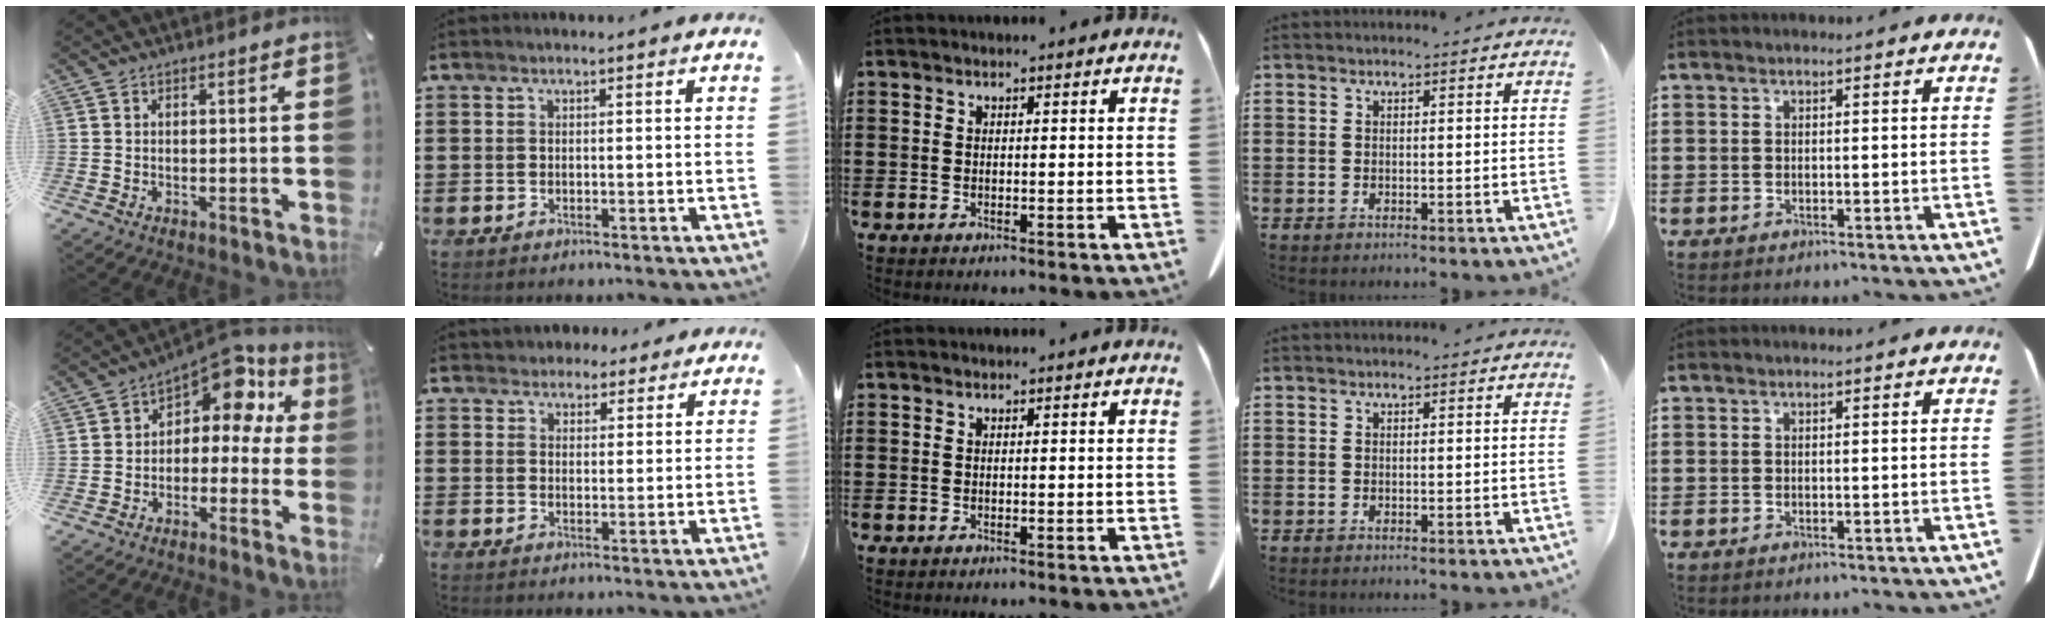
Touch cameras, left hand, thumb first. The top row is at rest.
{"thumb": {"total": 10.6, "force": [6.5, 5.7, 6.1], "torque": [-0.095, -0.048, 0.111]}, "index": {"total": 3.3, "force": [2.8, 1.6, 0.0], "torque": [-0.012, 0.003, 0.054]}}